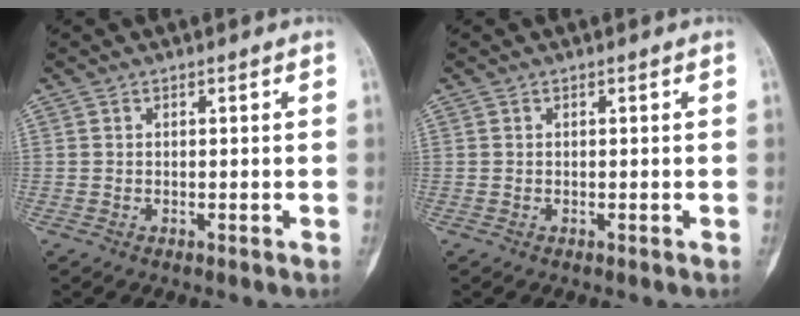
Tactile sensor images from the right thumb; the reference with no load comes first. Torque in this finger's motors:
{"motor_torque": [0.25, 0.25, 0.10, -0.11, 0.05]}